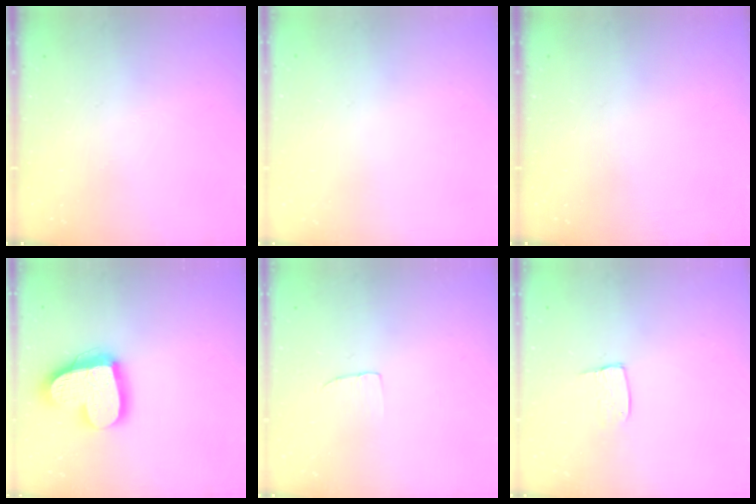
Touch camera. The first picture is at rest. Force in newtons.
{"total": 0.6, "press": 0.6, "slide": 0.1}
{"total": 0.0}
{"total": 18.0, "press": 17.9, "slide": 1.5}
{"total": 2.7, "press": 2.7, "slide": 0.2}
{"total": 5.2, "press": 5.2, "slide": 0.4}